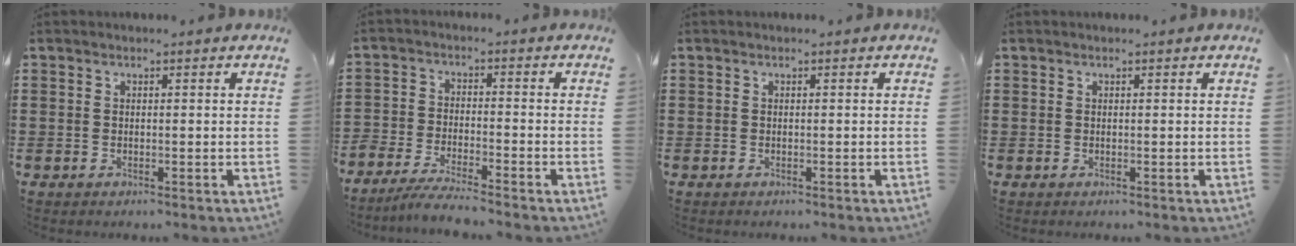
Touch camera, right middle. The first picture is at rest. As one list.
[{"total": 4.4, "force": [-4.3, 0.2, 1.0], "torque": [-0.034, -0.005, -0.091]}, {"total": 0.0}, {"total": 0.0}]